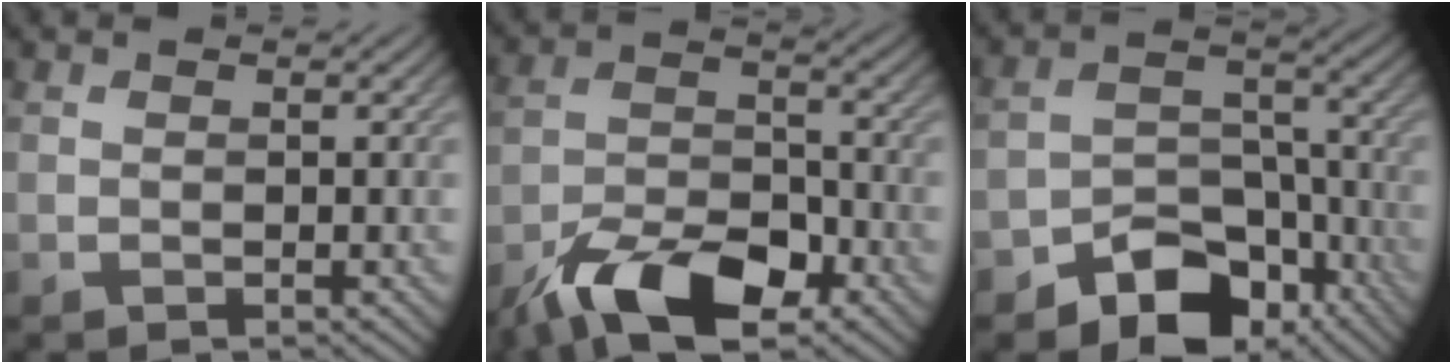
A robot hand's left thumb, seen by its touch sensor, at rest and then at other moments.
{"total": 11.3, "force": [-7.5, 4.7, 7.0], "torque": [-0.127, 0.000, -0.149]}
{"total": 9.5, "force": [-6.3, 5.9, 4.0], "torque": [-0.048, -0.004, -0.112]}